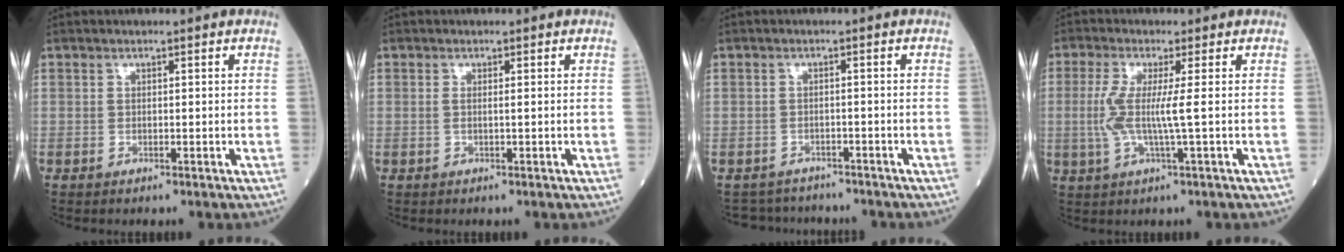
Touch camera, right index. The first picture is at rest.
{"total": 0.6, "force": [0.1, -0.1, 0.6], "torque": [-0.016, -0.001, 0.000]}
{"total": 4.9, "force": [-4.6, 1.8, -0.5], "torque": [0.013, 0.012, -0.066]}
{"total": 5.7, "force": [0.1, -0.2, 5.7], "torque": [-0.135, -0.002, -0.002]}